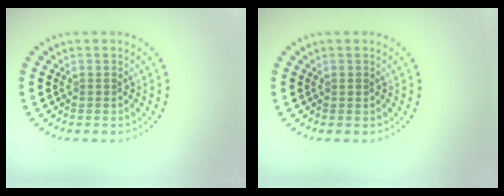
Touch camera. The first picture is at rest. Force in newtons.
{"total": 0.5, "press": 0.5, "slide": 0.0}